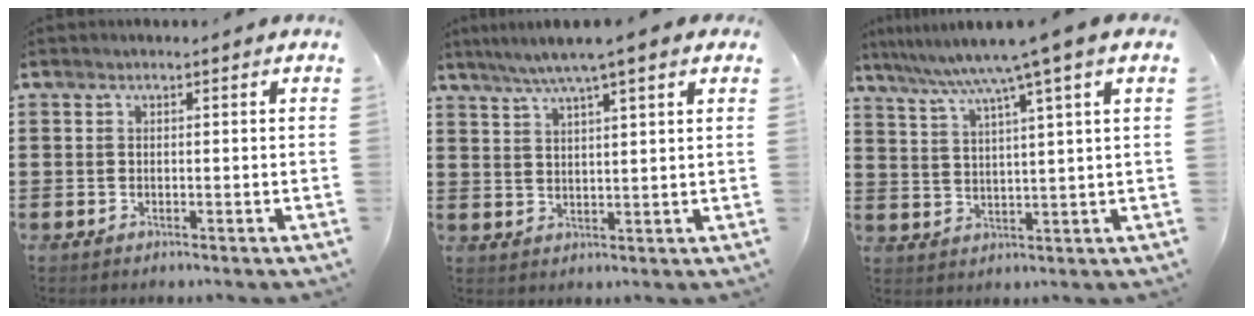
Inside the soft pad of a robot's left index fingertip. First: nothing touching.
{"total": 5.5, "force": [4.1, 0.1, 3.7], "torque": [-0.081, -0.007, 0.070]}
{"total": 7.2, "force": [5.1, -0.9, 5.1], "torque": [-0.115, -0.027, 0.080]}